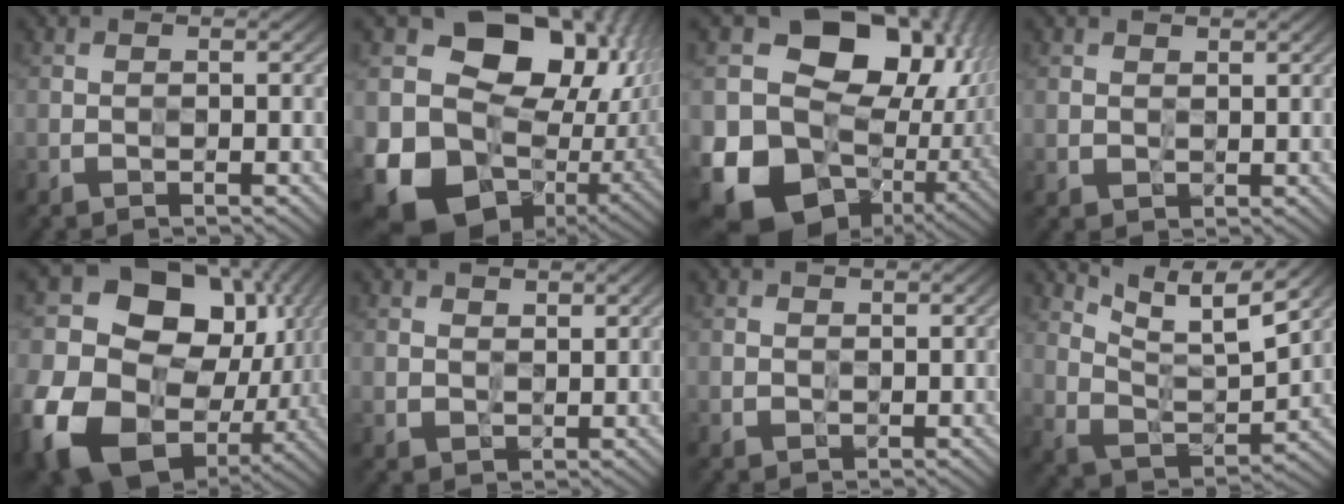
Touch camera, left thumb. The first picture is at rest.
{"total": 21.0, "force": [0.7, 17.1, 12.1], "torque": [-0.210, -0.036, 0.018]}
{"total": 19.6, "force": [-0.8, 16.0, 11.3], "torque": [-0.196, -0.029, 0.003]}
{"total": 1.6, "force": [1.3, 1.0, -0.1], "torque": [0.002, -0.003, 0.027]}
{"total": 21.9, "force": [-2.3, 17.6, 12.9], "torque": [-0.263, -0.066, -0.024]}
{"total": 2.5, "force": [2.0, 1.5, 0.4], "torque": [-0.010, -0.005, 0.045]}
{"total": 1.3, "force": [1.0, 0.8, -0.2], "torque": [0.005, -0.003, 0.022]}
{"total": 9.8, "force": [7.4, 3.1, 5.6], "torque": [-0.123, -0.008, 0.144]}